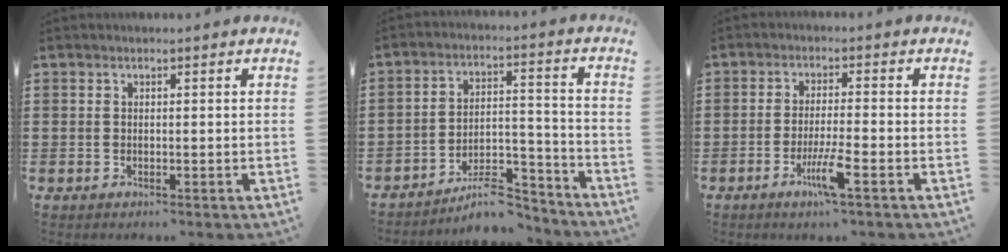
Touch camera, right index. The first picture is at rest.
{"total": 8.6, "force": [-7.6, 2.1, 3.4], "torque": [-0.043, 0.024, -0.140]}
{"total": 5.5, "force": [-2.7, 0.2, 4.8], "torque": [-0.097, -0.016, -0.051]}